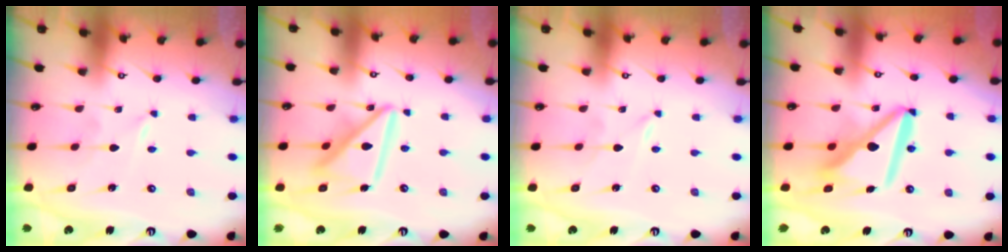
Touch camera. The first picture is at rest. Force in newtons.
{"total": 14.7, "press": 14.6, "slide": 1.6}
{"total": 0.0}
{"total": 13.2, "press": 13.1, "slide": 1.7}